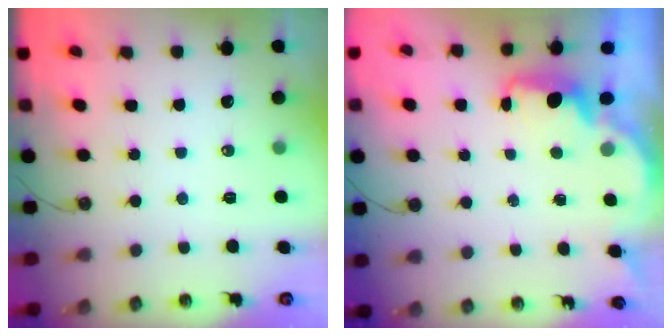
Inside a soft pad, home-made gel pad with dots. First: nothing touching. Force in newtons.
{"total": 1.9, "press": 1.8, "slide": 0.7}